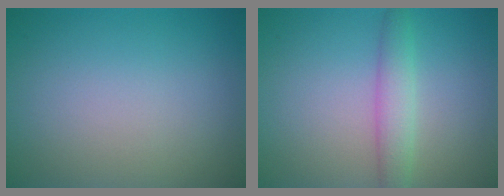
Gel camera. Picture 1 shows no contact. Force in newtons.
{"total": 2.6, "press": 2.6, "slide": 0.1}